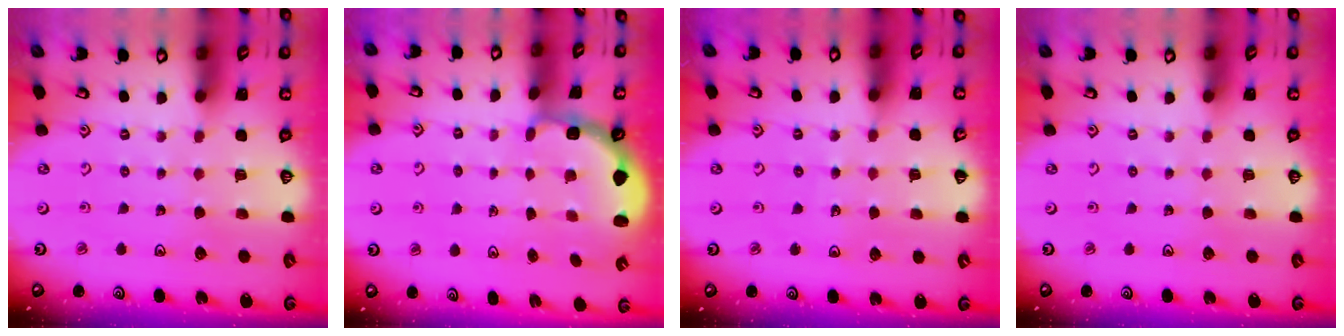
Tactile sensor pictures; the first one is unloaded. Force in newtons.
{"total": 2.7, "press": 2.1, "slide": 1.7}
{"total": 2.6, "press": 2.6, "slide": 0.3}
{"total": 0.0}